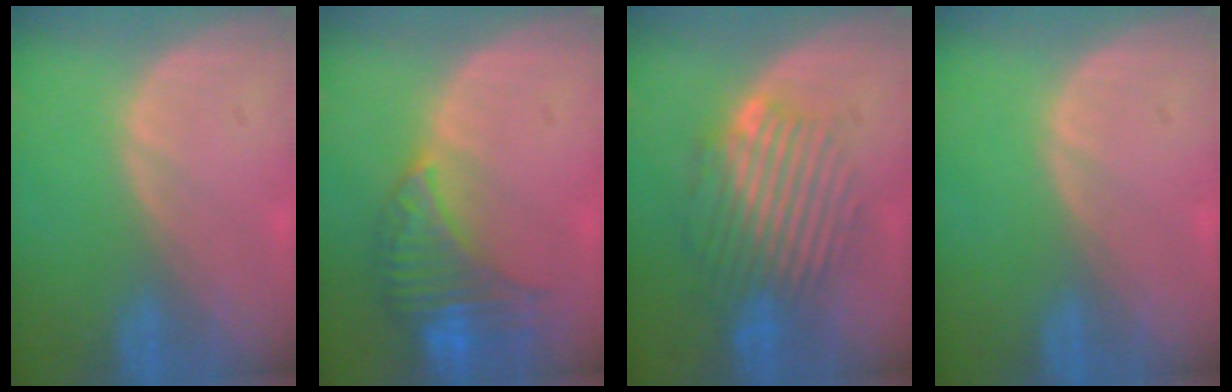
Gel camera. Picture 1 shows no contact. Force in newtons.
{"total": 8.0, "press": 7.4, "slide": 3.0}
{"total": 9.2, "press": 8.3, "slide": 3.9}
{"total": 0.0}